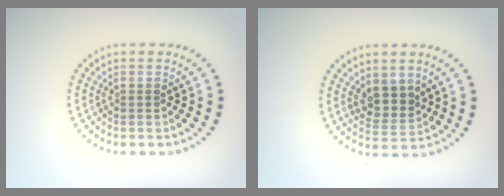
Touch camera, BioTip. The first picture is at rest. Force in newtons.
{"total": 2.9, "press": 2.6, "slide": 1.4}